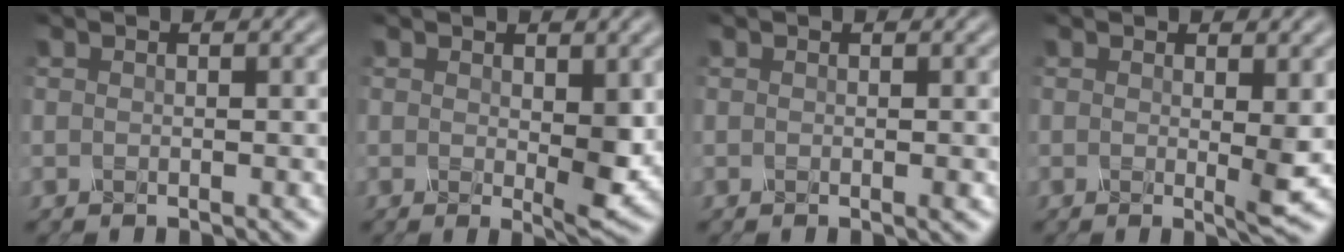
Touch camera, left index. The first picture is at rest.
{"total": 3.2, "force": [-0.1, 0.9, 3.0], "torque": [-0.063, -0.005, 0.005]}
{"total": 0.8, "force": [-0.1, 0.3, 0.7], "torque": [-0.002, 0.003, -0.004]}
{"total": 2.4, "force": [0.0, 0.1, 2.4], "torque": [-0.055, -0.008, 0.006]}